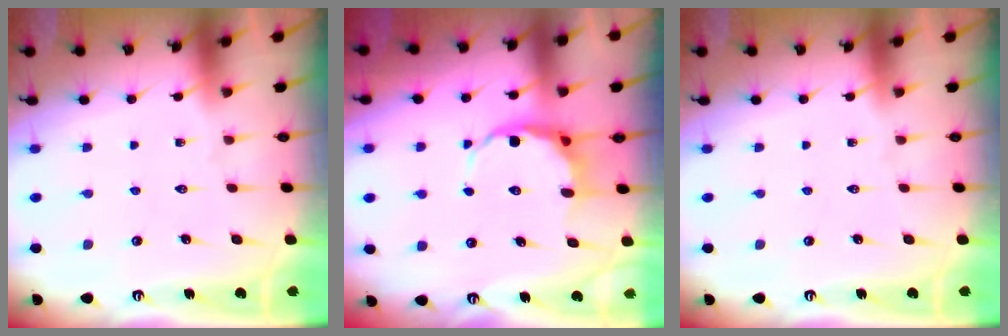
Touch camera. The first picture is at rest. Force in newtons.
{"total": 7.8, "press": 7.6, "slide": 1.8}
{"total": 0.0}